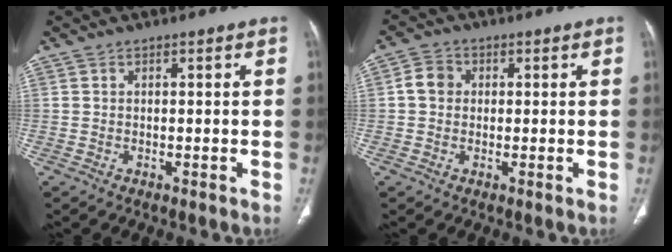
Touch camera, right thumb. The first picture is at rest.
{"total": 3.6, "force": [0.3, 3.2, 1.8], "torque": [-0.025, 0.010, -0.001]}